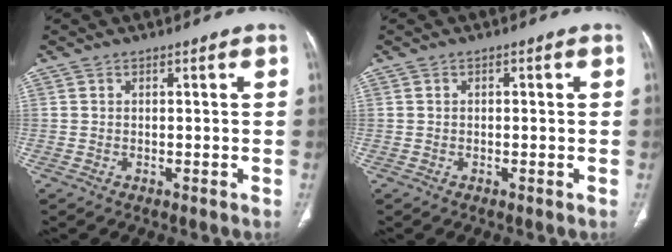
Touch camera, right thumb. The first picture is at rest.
{"total": 0.5, "force": [0.1, 0.3, 0.4], "torque": [-0.003, 0.001, -0.001]}